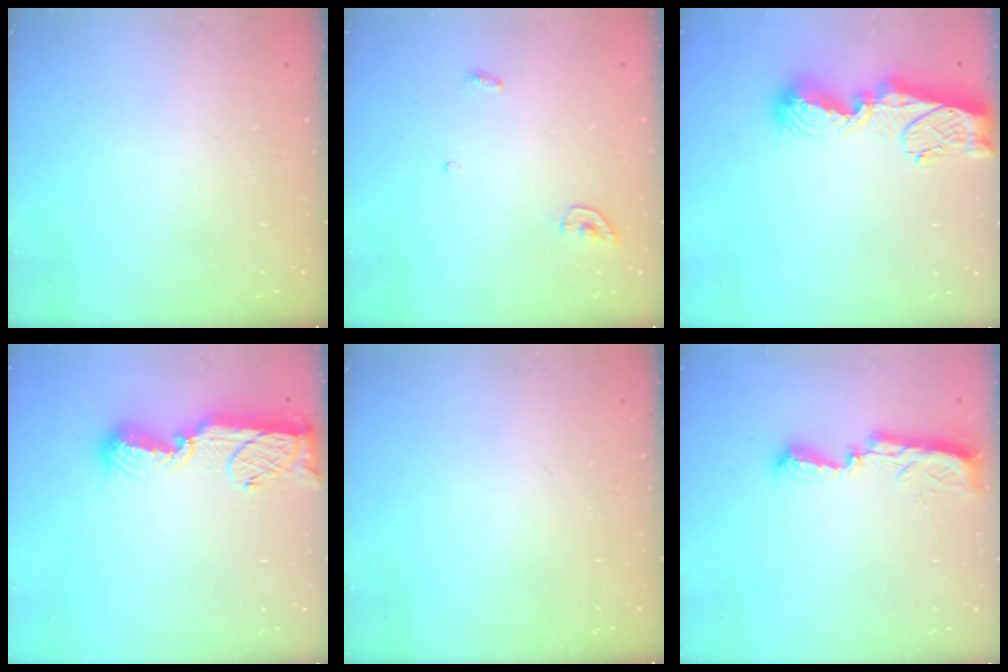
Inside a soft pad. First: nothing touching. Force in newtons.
{"total": 4.3, "press": 4.3, "slide": 0.4}
{"total": 11.5, "press": 11.4, "slide": 1.4}
{"total": 11.5, "press": 11.4, "slide": 1.2}
{"total": 0.0}
{"total": 7.8, "press": 7.8, "slide": 0.8}